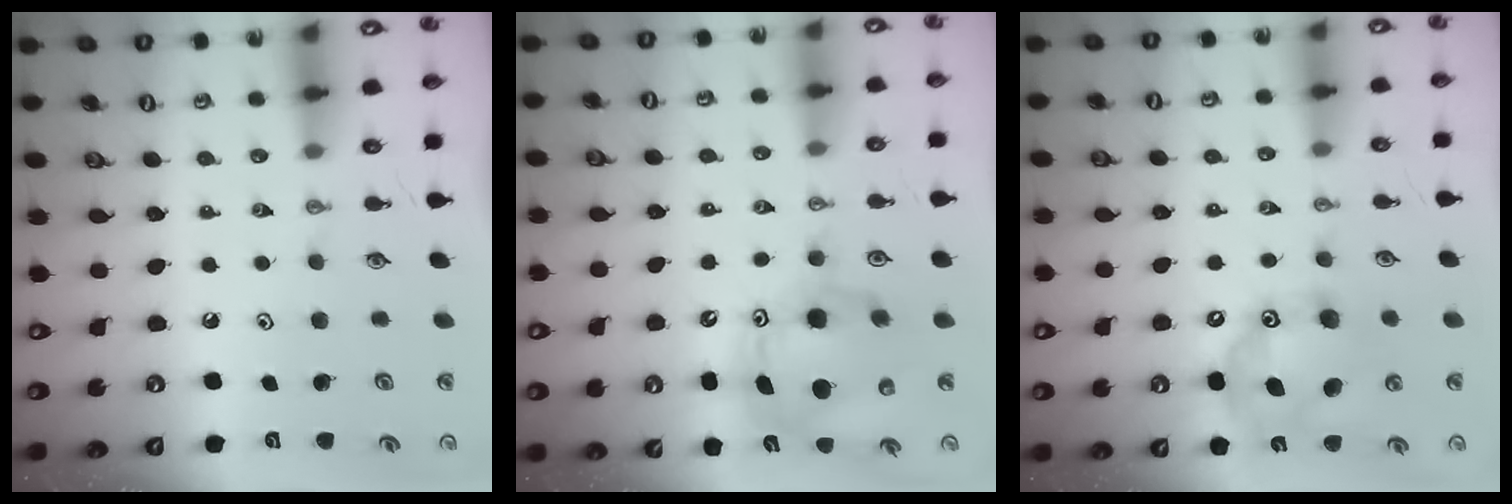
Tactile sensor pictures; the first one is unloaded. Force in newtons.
{"total": 12.4, "press": 12.2, "slide": 2.4}
{"total": 16.4, "press": 16.4, "slide": 0.3}